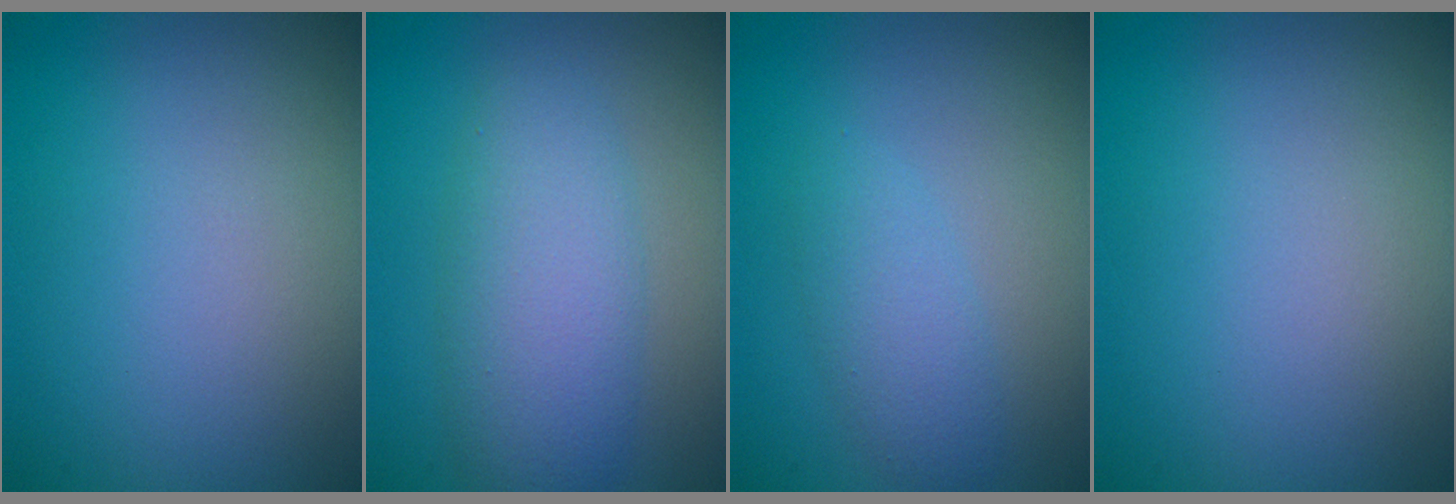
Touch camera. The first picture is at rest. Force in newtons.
{"total": 4.8, "press": 4.8, "slide": 0.2}
{"total": 2.0, "press": 2.0, "slide": 0.1}
{"total": 0.0}